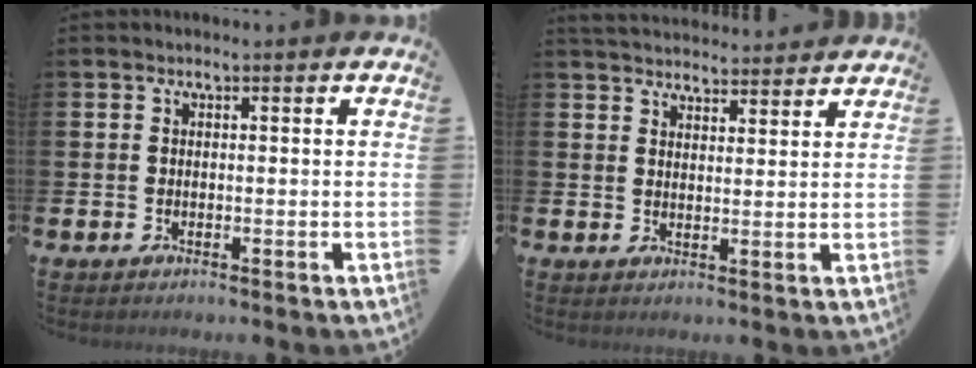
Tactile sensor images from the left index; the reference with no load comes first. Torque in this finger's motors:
{"motor_torque": [-0.64, -0.34, -0.03, -0.01]}